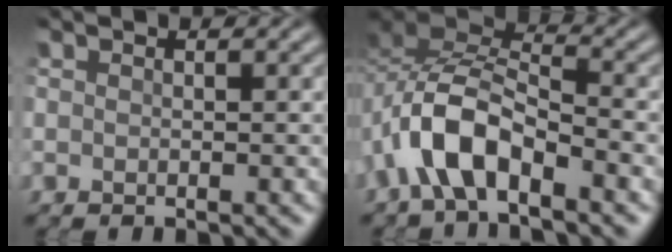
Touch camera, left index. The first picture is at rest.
{"total": 6.1, "force": [-3.1, 2.4, 4.6], "torque": [-0.086, 0.012, -0.062]}